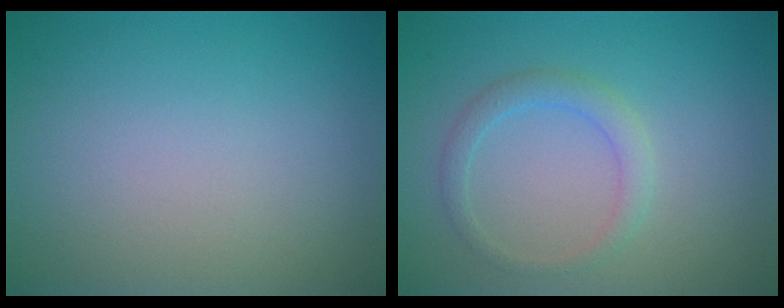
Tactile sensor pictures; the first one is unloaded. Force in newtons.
{"total": 1.8, "press": 1.8, "slide": 0.0}